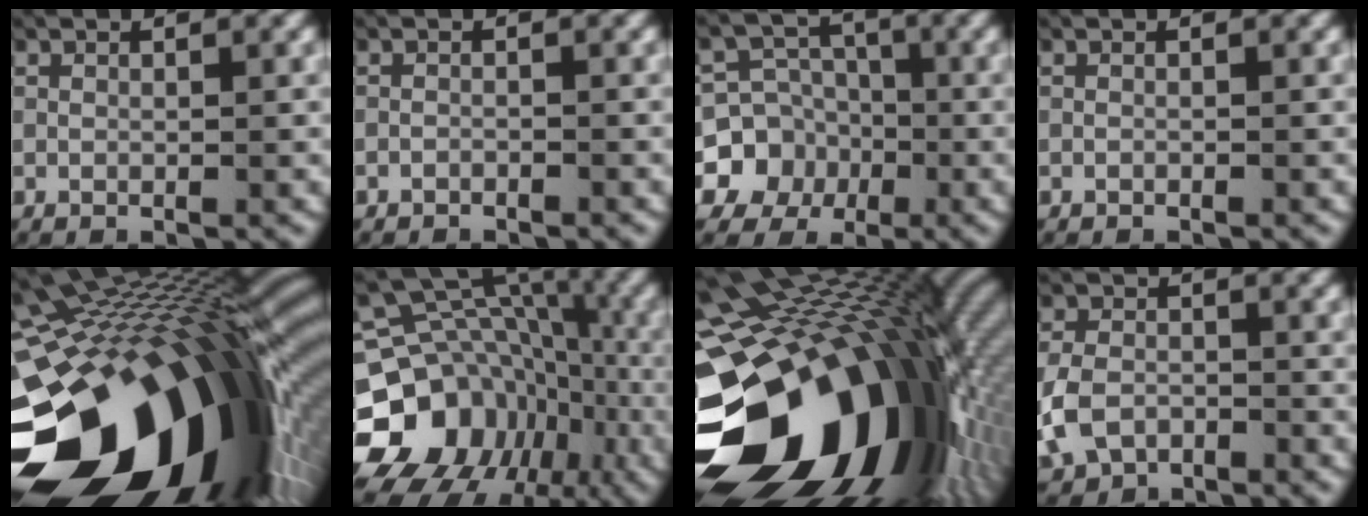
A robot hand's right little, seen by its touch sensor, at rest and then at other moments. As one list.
[{"total": 0.7, "force": [-0.6, 0.3, 0.0], "torque": [-0.001, -0.002, -0.011]}, {"total": 13.0, "force": [-3.2, 11.8, 4.3], "torque": [-0.102, -0.049, -0.055]}, {"total": 0.0}, {"total": 36.4, "force": [-9.5, 21.5, 27.7], "torque": [-0.391, -0.051, -0.122]}, {"total": 19.1, "force": [-3.2, 15.8, 10.3], "torque": [-0.183, -0.049, -0.045]}, {"total": 32.5, "force": [-6.0, 20.1, 24.8], "torque": [-0.366, -0.041, -0.079]}, {"total": 4.4, "force": [-1.8, 3.7, 1.7], "torque": [-0.055, -0.012, -0.029]}]